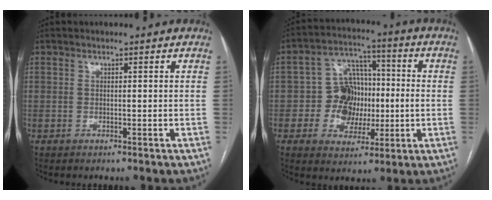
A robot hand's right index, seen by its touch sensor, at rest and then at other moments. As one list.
[{"total": 10.0, "force": [-1.0, 7.8, 6.2], "torque": [-0.104, 0.033, -0.012]}]